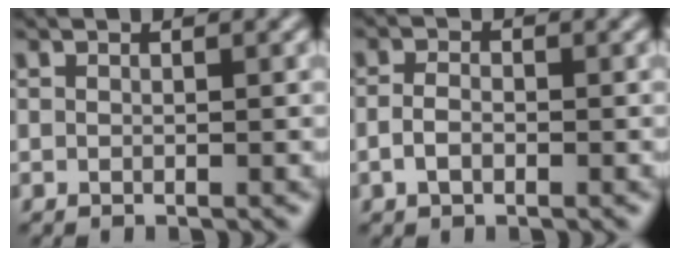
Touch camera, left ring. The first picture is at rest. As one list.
[{"total": 1.7, "force": [-0.6, 1.1, 1.2], "torque": [-0.025, 0.001, -0.015]}]